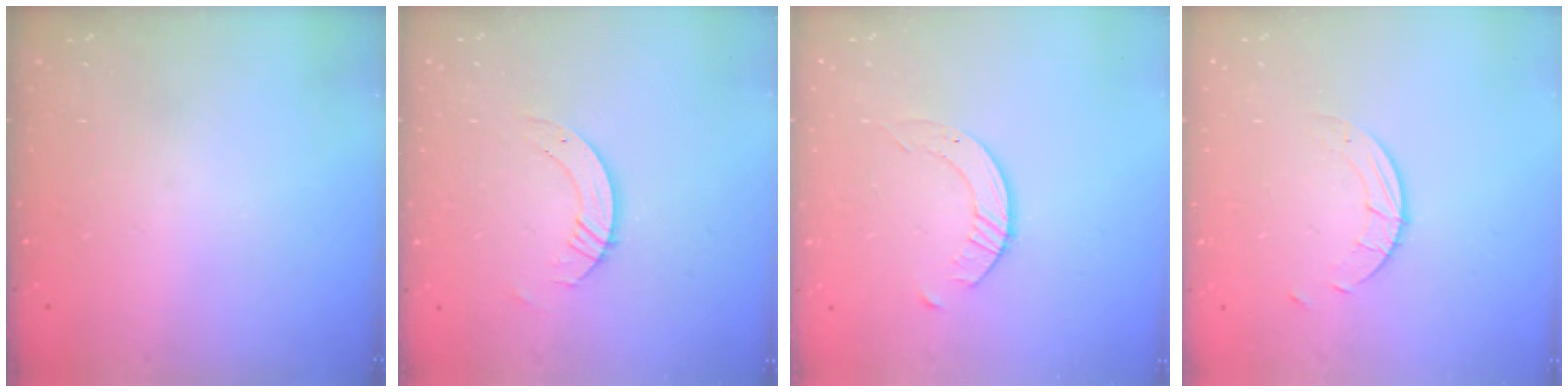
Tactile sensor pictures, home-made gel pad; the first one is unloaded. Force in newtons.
{"total": 3.9, "press": 3.9, "slide": 0.4}
{"total": 2.6, "press": 2.6, "slide": 0.3}
{"total": 2.6, "press": 2.6, "slide": 0.2}